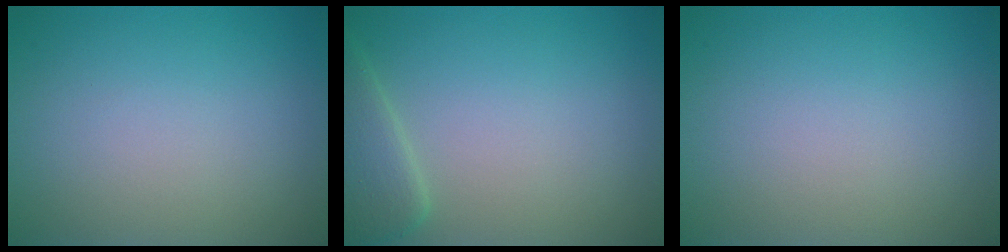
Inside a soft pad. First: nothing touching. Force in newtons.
{"total": 2.8, "press": 2.8, "slide": 0.2}
{"total": 0.0}